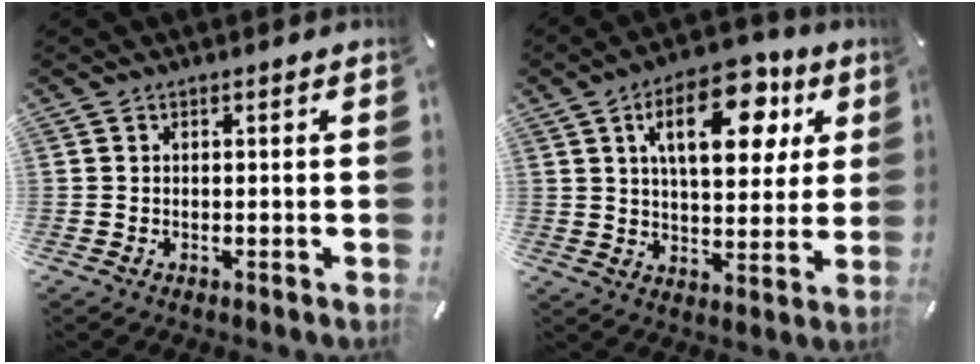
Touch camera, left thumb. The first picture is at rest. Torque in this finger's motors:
{"motor_torque": [2.04, 2.03, 1.44, -1.33, 0.49]}